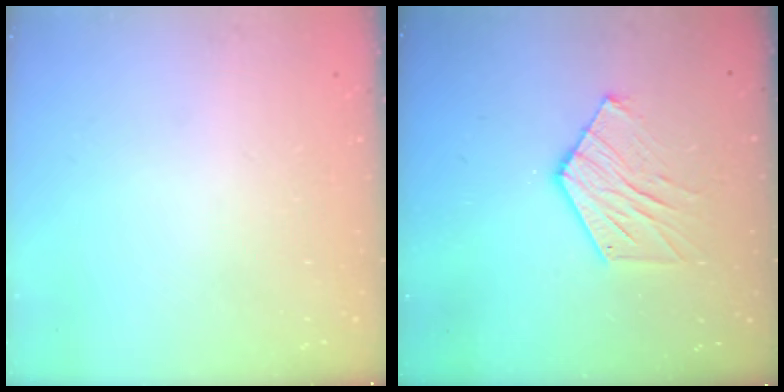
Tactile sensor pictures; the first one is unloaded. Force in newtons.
{"total": 10.1, "press": 10.1, "slide": 0.9}